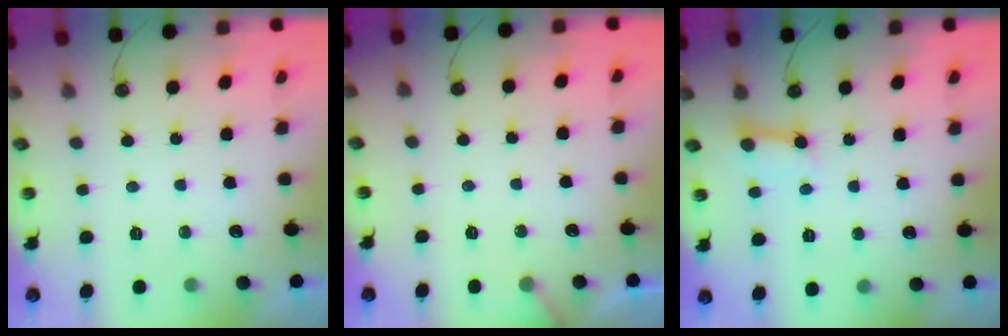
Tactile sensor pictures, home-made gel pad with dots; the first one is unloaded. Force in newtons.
{"total": 2.4, "press": 2.4, "slide": 0.1}
{"total": 3.5, "press": 3.4, "slide": 0.3}